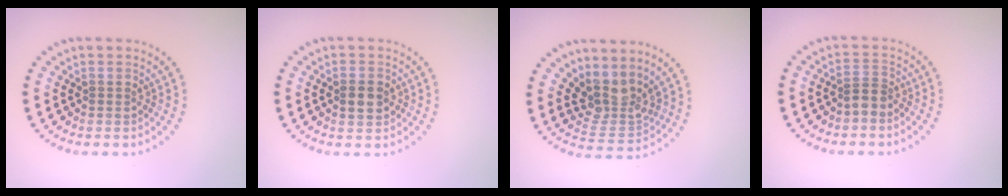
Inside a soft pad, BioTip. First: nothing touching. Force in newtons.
{"total": 2.4, "press": 2.4, "slide": 0.2}
{"total": 3.7, "press": 2.8, "slide": 2.4}
{"total": 1.6, "press": 1.1, "slide": 1.1}